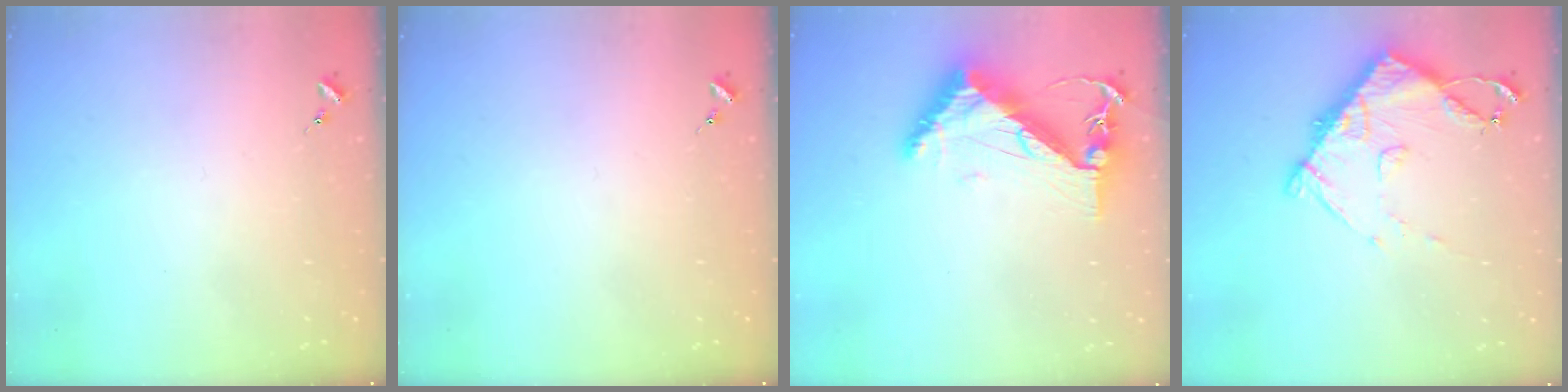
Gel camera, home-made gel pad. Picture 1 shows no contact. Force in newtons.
{"total": 0.0}
{"total": 9.0, "press": 8.9, "slide": 0.6}
{"total": 10.7, "press": 10.7, "slide": 1.3}